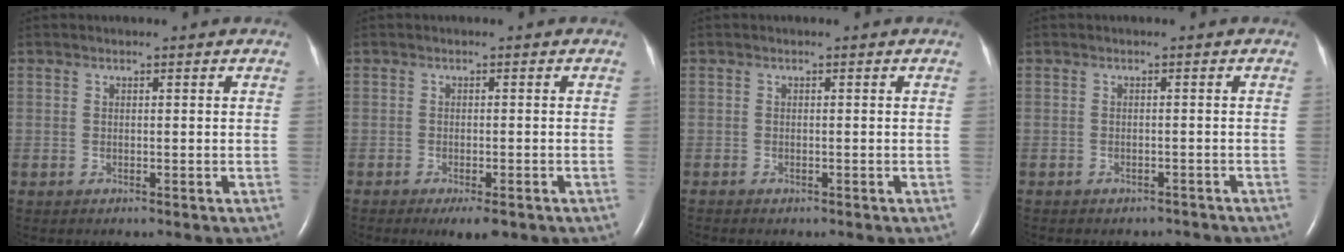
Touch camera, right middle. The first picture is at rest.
{"total": 3.8, "force": [-2.4, 1.0, 2.7], "torque": [-0.037, -0.005, -0.031]}
{"total": 0.6, "force": [-0.5, 0.2, 0.2], "torque": [-0.009, -0.001, -0.008]}
{"total": 4.1, "force": [-3.7, 1.6, 0.8], "torque": [-0.009, 0.002, -0.042]}